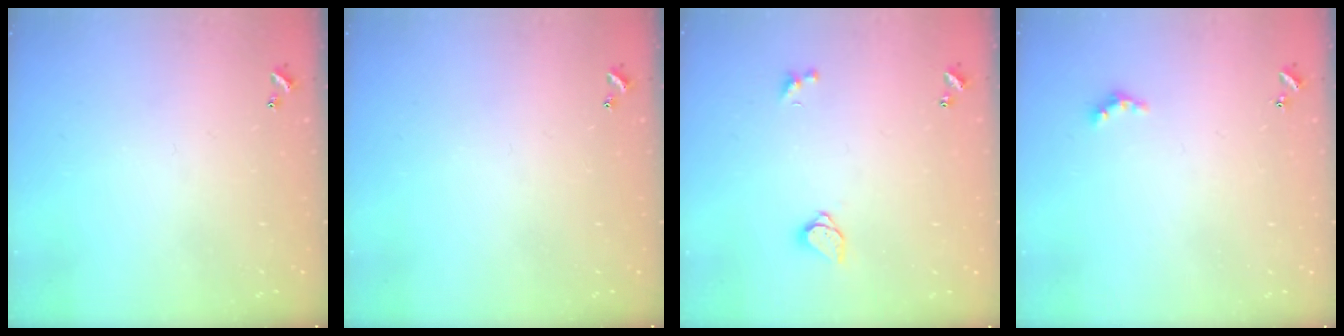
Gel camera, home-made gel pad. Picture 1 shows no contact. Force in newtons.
{"total": 0.0}
{"total": 1.6, "press": 1.5, "slide": 0.4}
{"total": 2.5, "press": 2.4, "slide": 0.4}